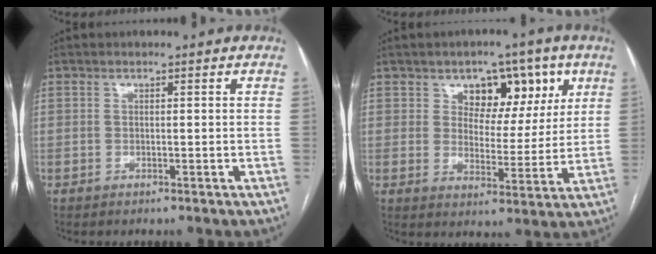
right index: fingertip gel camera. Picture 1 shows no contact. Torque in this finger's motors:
{"motor_torque": [0.48, 0.47, 0.12, 0.05]}